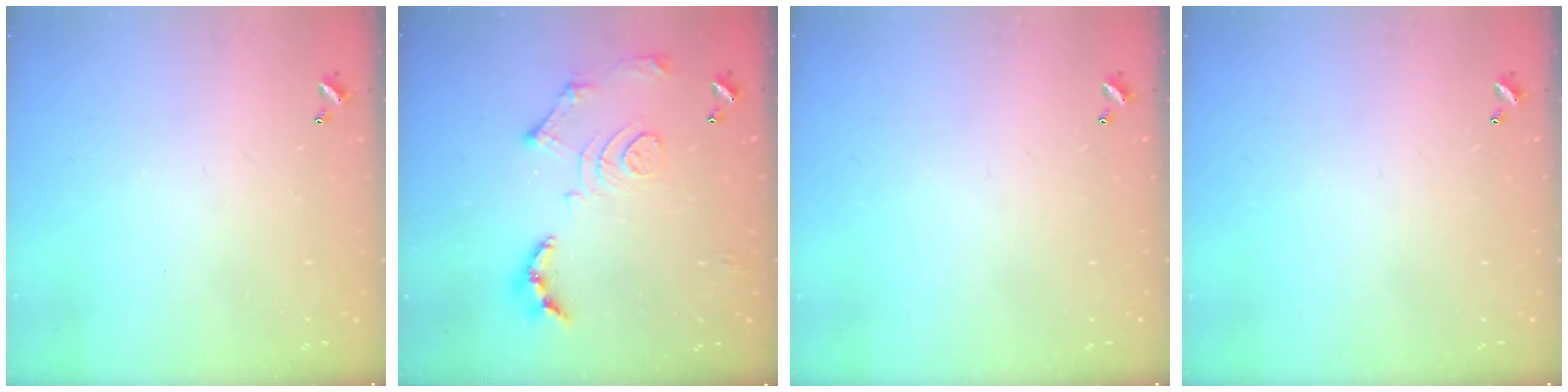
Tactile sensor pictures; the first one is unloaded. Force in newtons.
{"total": 14.2, "press": 14.1, "slide": 1.4}
{"total": 0.0}
{"total": 0.0}